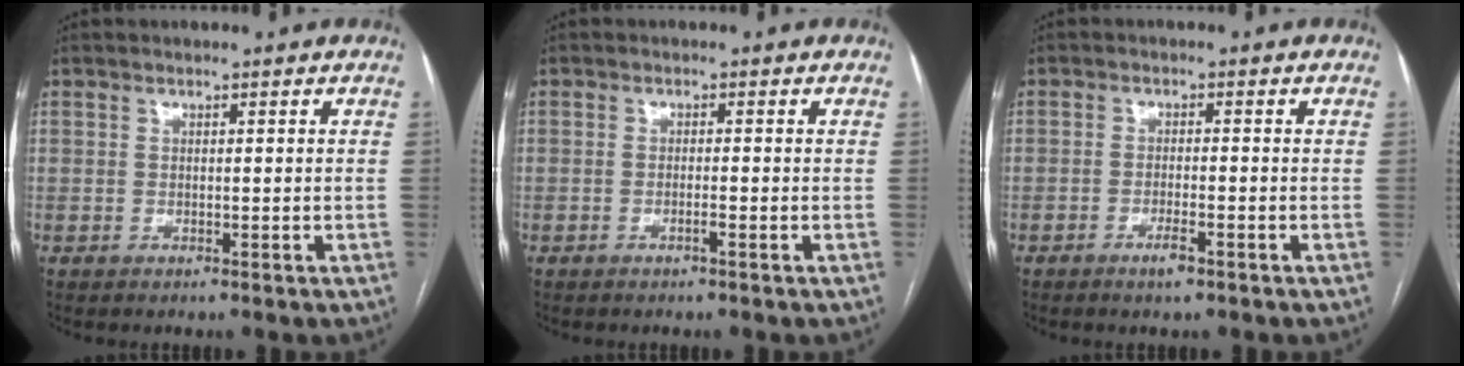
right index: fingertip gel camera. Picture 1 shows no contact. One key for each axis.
{"total": 1.0, "fx": -0.5, "fy": -0.1, "fz": 0.8, "tx": -0.020, "ty": 0.002, "tz": -0.007}
{"total": 2.5, "fx": -1.6, "fy": 0.3, "fz": 1.9, "tx": -0.034, "ty": -0.001, "tz": -0.028}